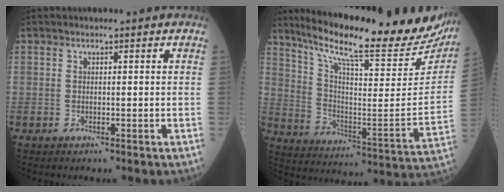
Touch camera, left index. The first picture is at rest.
{"total": 27.7, "force": [23.9, 2.6, 13.7], "torque": [-0.229, -0.080, 0.329]}